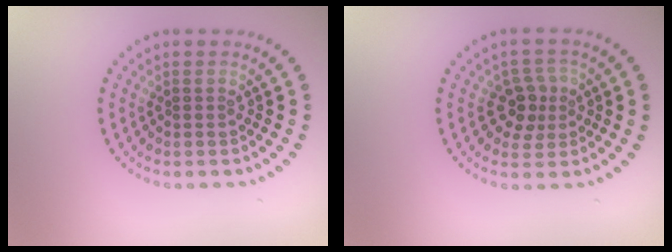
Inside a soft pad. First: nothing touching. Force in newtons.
{"total": 2.6, "press": 2.4, "slide": 1.0}